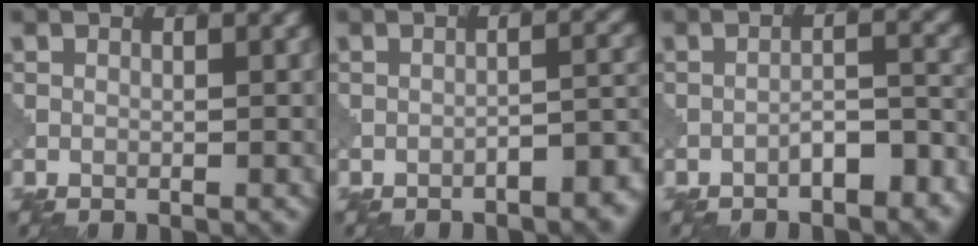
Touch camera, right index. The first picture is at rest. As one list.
[{"total": 3.5, "force": [-2.2, 1.2, 2.4], "torque": [-0.030, 0.009, -0.029]}, {"total": 3.6, "force": [-2.2, 1.3, 2.5], "torque": [-0.039, 0.012, -0.033]}]